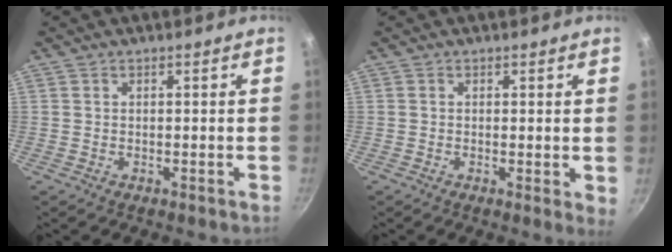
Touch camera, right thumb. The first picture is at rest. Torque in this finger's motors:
{"motor_torque": [0.12, 0.47, -0.05, -0.05, 0.06]}